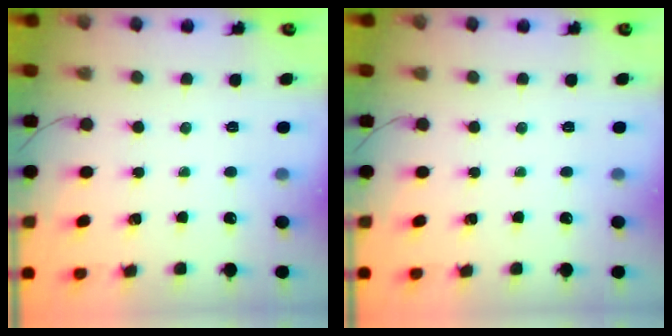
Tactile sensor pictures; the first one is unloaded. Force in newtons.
{"total": 0.0}